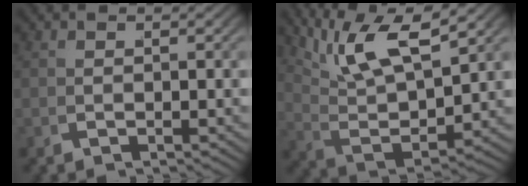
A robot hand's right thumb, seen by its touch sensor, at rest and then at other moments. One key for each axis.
{"total": 9.2, "fx": 3.5, "fy": 4.9, "fz": 7.0, "tx": -0.145, "ty": -0.019, "tz": 0.068}